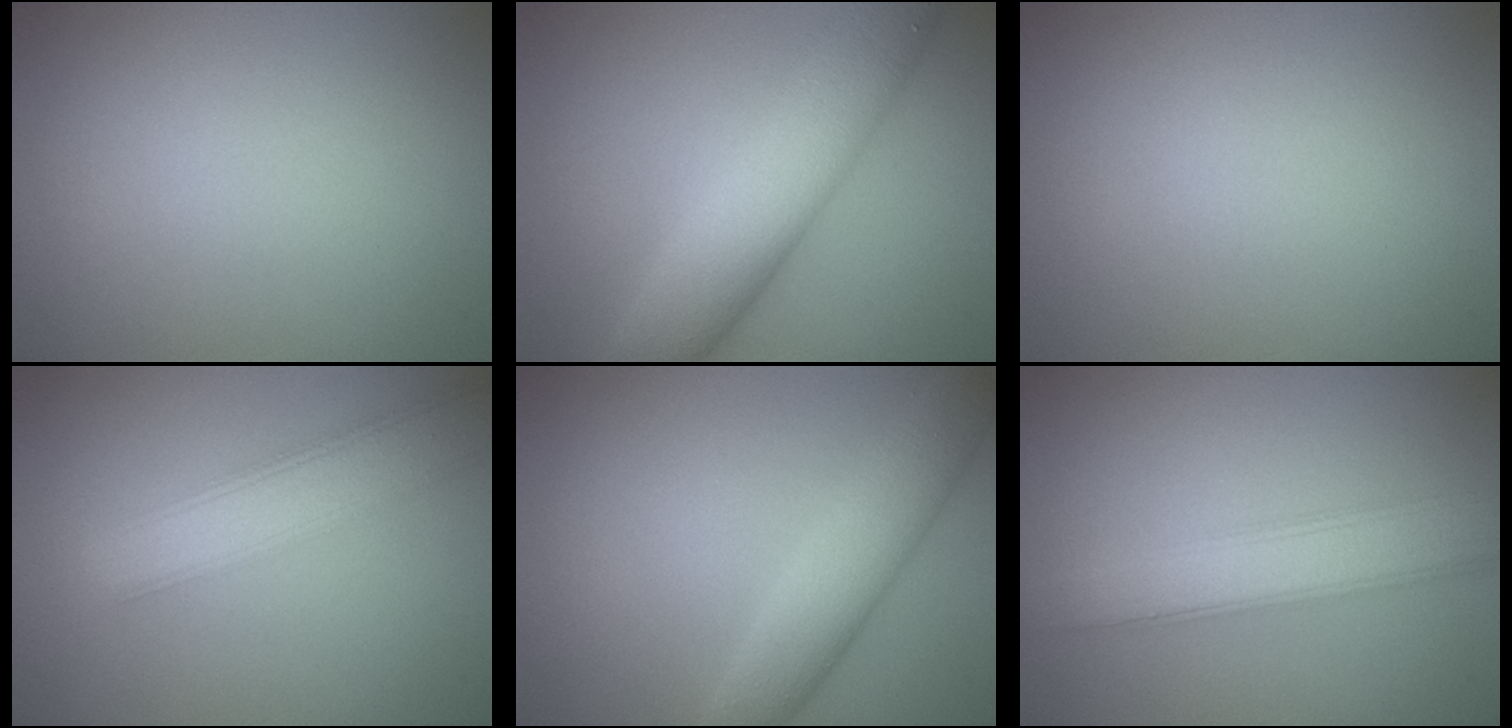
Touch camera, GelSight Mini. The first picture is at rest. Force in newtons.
{"total": 8.4, "press": 8.4, "slide": 0.2}
{"total": 0.0}
{"total": 4.7, "press": 4.7, "slide": 0.3}
{"total": 4.7, "press": 4.7, "slide": 0.1}
{"total": 4.5, "press": 4.5, "slide": 0.2}